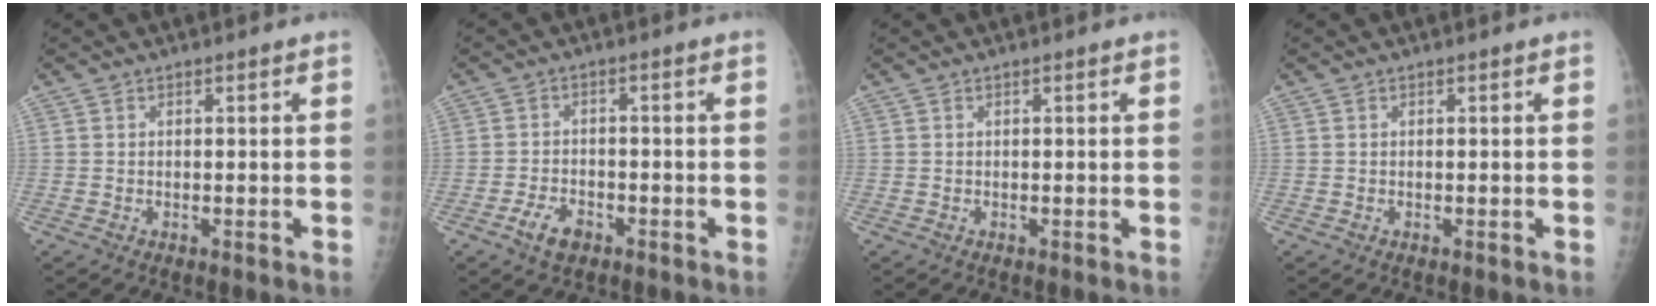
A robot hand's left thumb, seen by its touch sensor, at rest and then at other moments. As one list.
[{"total": 4.5, "force": [-2.6, 2.5, 2.6], "torque": [-0.047, 0.015, -0.044]}, {"total": 0.0}, {"total": 0.0}]